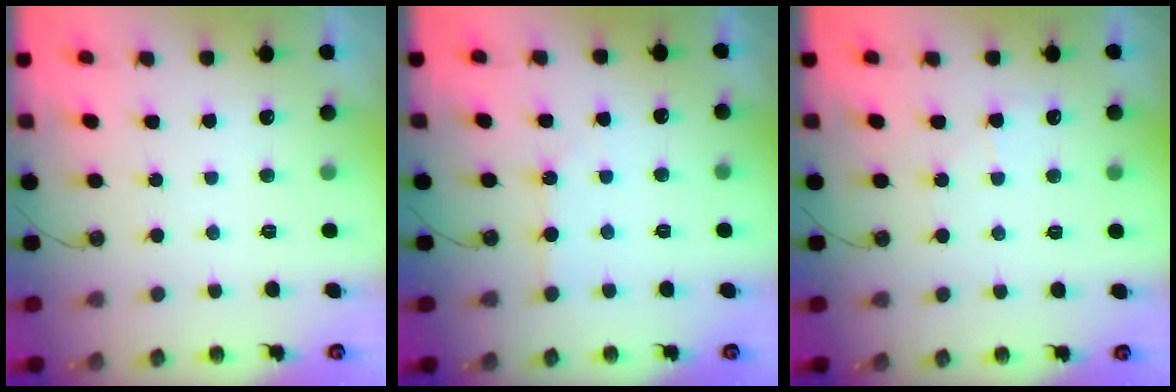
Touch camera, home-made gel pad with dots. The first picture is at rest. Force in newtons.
{"total": 2.3, "press": 2.3, "slide": 0.4}
{"total": 5.0, "press": 4.9, "slide": 0.7}